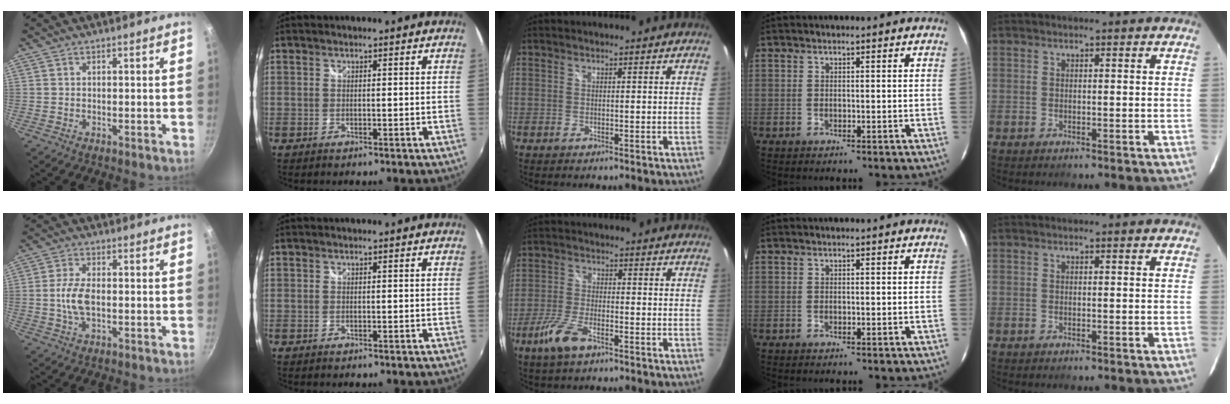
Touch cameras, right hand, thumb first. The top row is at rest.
{"thumb": {"total": 5.8, "force": [-0.4, 3.0, 5.0], "torque": [-0.101, 0.009, -0.012]}, "middle": {"total": 6.6, "force": [-4.0, 2.4, 4.6], "torque": [-0.114, -0.007, -0.081]}}